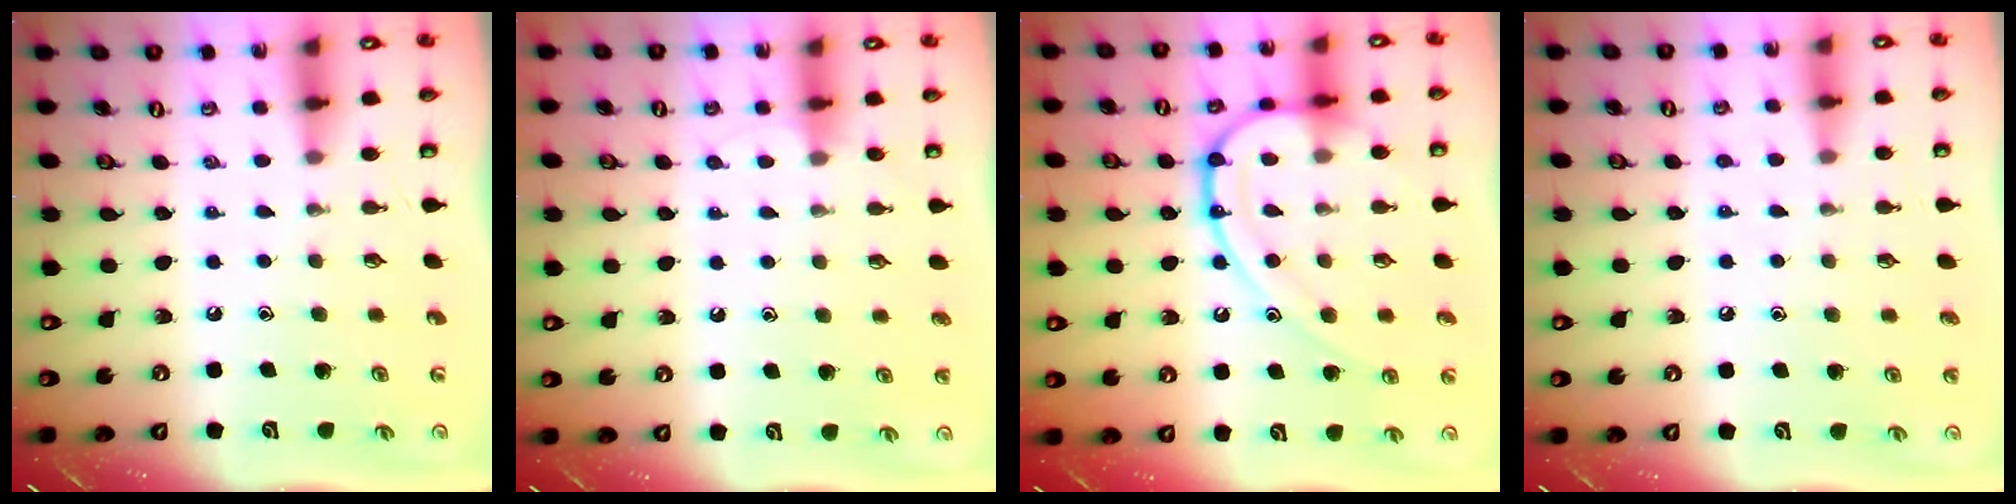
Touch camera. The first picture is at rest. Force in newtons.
{"total": 2.7, "press": 2.7, "slide": 0.3}
{"total": 15.2, "press": 15.1, "slide": 1.5}
{"total": 3.1, "press": 3.1, "slide": 0.4}